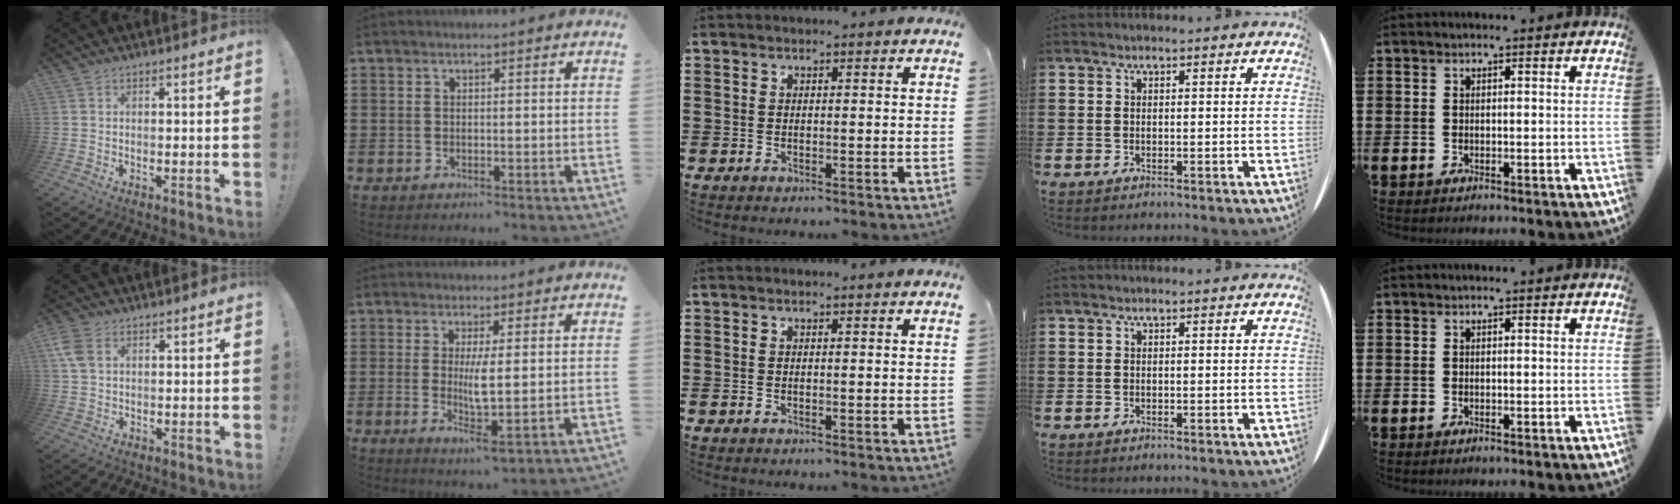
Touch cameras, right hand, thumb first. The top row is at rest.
{"thumb": {"total": 5.8, "force": [2.2, 3.8, 3.7], "torque": [-0.075, 0.001, 0.045]}, "index": {"total": 5.0, "force": [0.5, 0.7, 5.0], "torque": [-0.086, -0.007, 0.005]}}